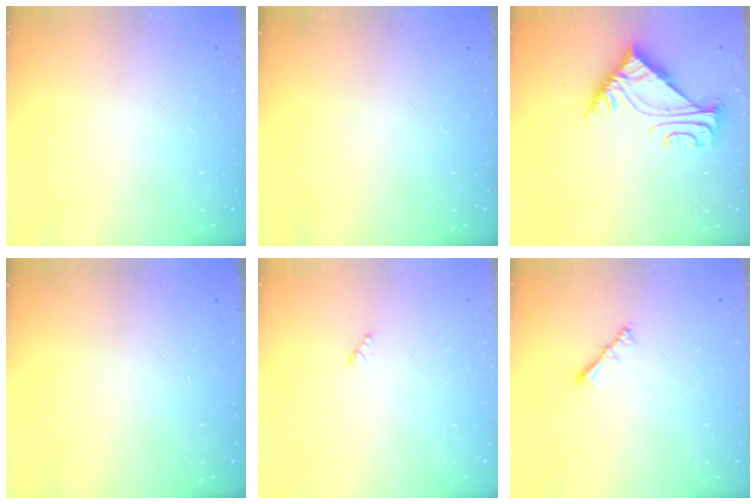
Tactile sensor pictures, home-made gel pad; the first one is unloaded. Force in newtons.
{"total": 0.0}
{"total": 4.9, "press": 4.8, "slide": 0.8}
{"total": 0.0}
{"total": 3.2, "press": 3.2, "slide": 0.4}
{"total": 2.5, "press": 2.4, "slide": 0.5}